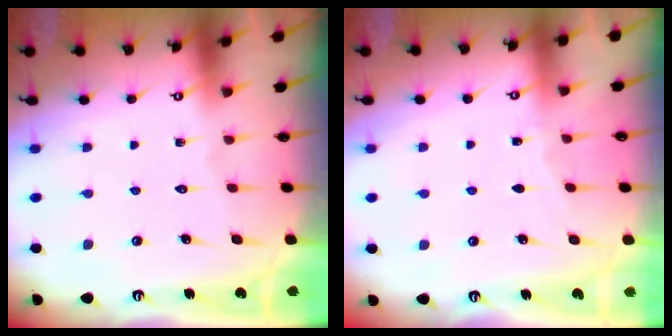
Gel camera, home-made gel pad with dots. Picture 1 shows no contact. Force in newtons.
{"total": 2.9, "press": 2.8, "slide": 0.3}